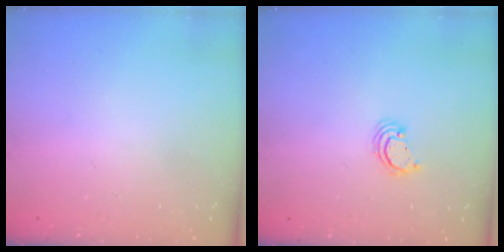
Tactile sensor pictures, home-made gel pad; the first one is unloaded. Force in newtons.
{"total": 2.2, "press": 2.2, "slide": 0.2}